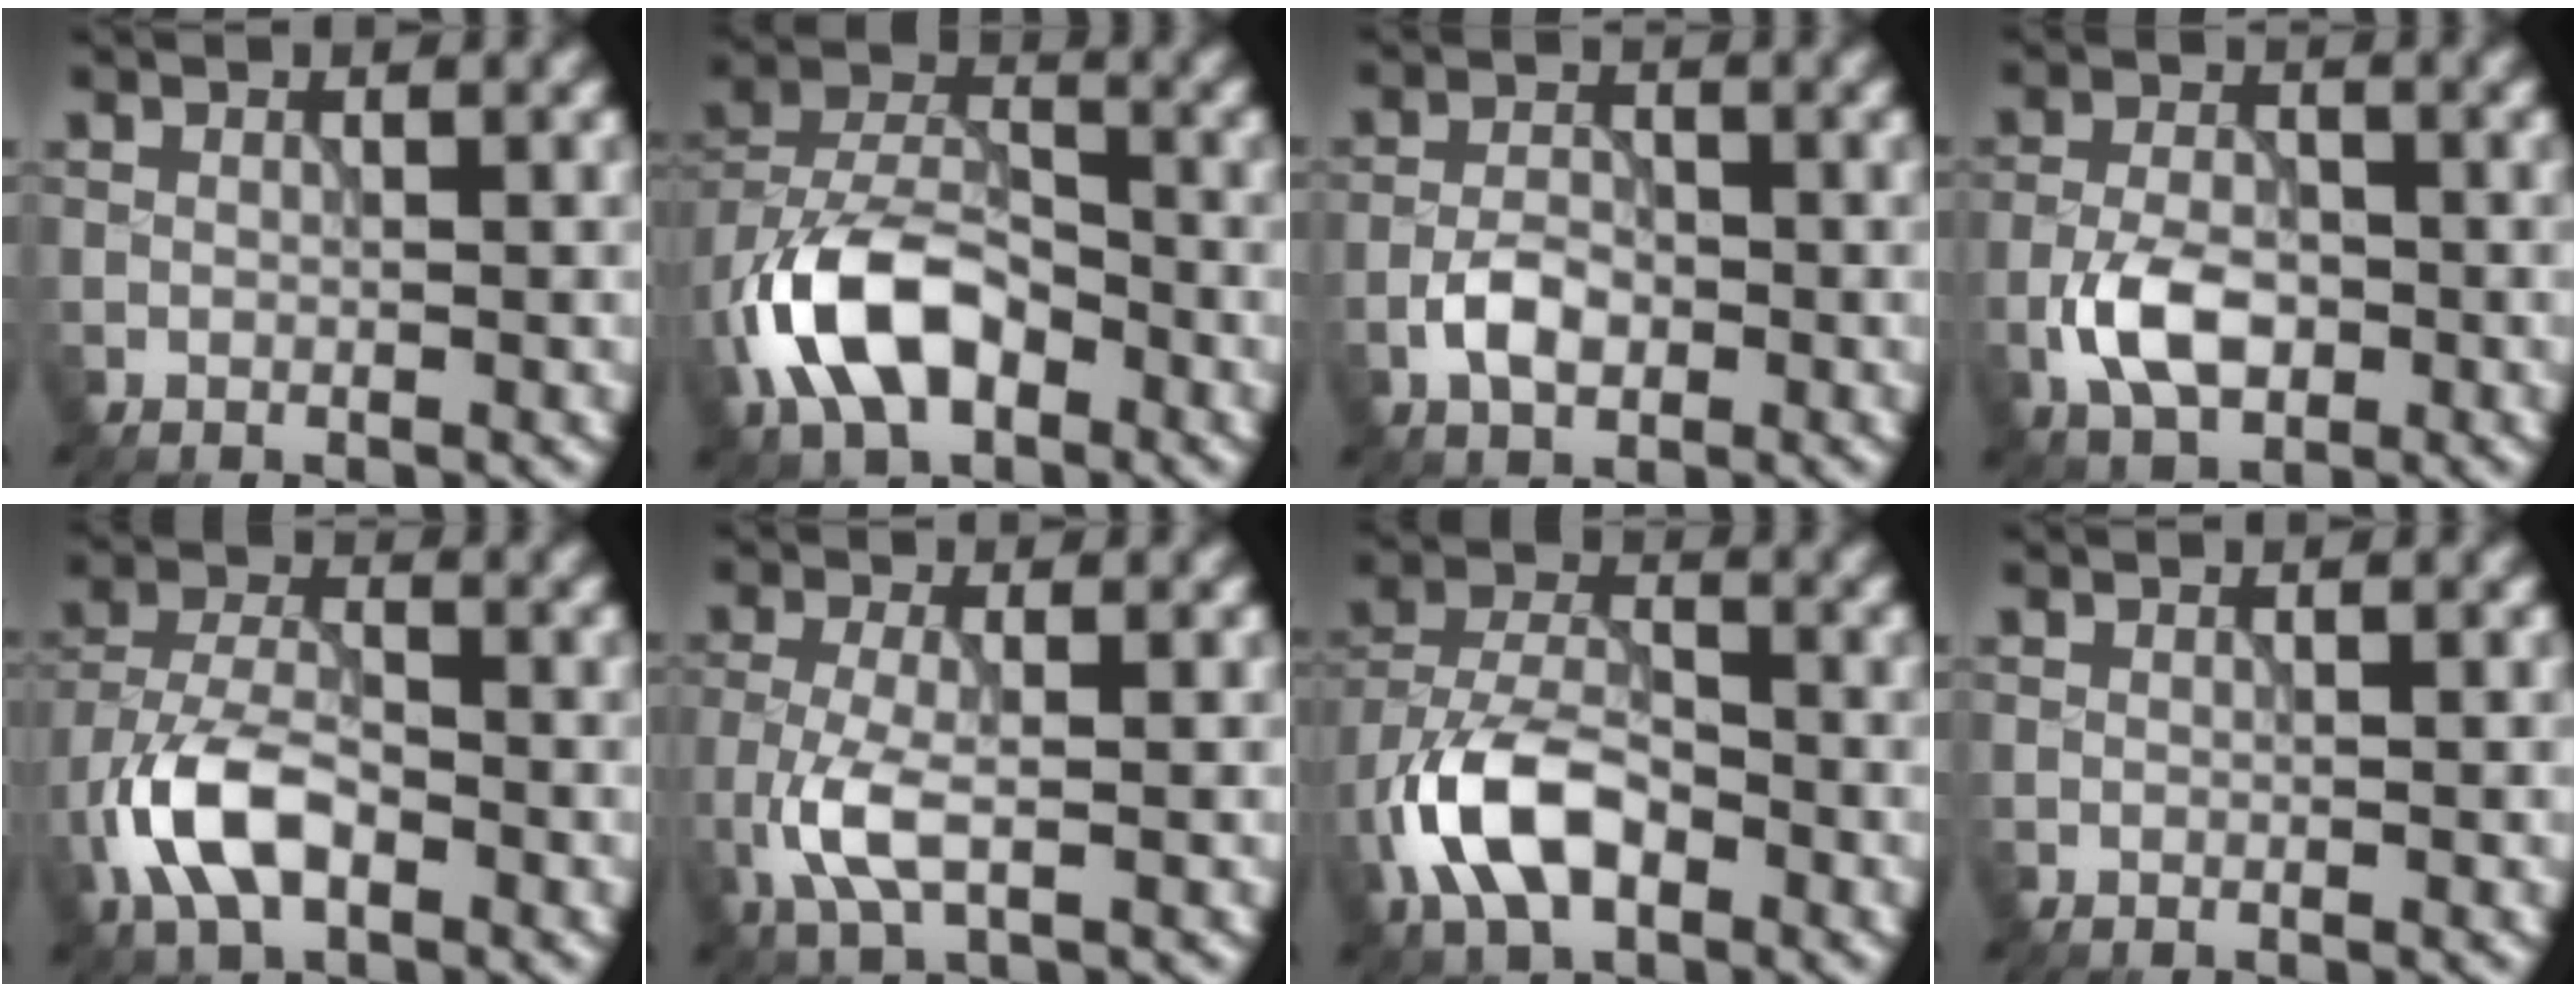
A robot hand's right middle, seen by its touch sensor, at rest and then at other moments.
{"total": 8.6, "force": [-3.8, 4.9, 6.0], "torque": [-0.121, 0.009, -0.079]}
{"total": 3.3, "force": [-1.3, 1.9, 2.4], "torque": [-0.042, 0.004, -0.028]}
{"total": 4.9, "force": [-1.8, 2.9, 3.5], "torque": [-0.068, 0.002, -0.039]}
{"total": 6.8, "force": [-3.1, 3.5, 4.9], "torque": [-0.102, 0.004, -0.070]}
{"total": 3.9, "force": [-1.3, 1.4, 3.4], "torque": [-0.083, -0.002, -0.032]}
{"total": 7.7, "force": [-3.4, 4.2, 5.5], "torque": [-0.115, 0.004, -0.074]}
{"total": 0.0}